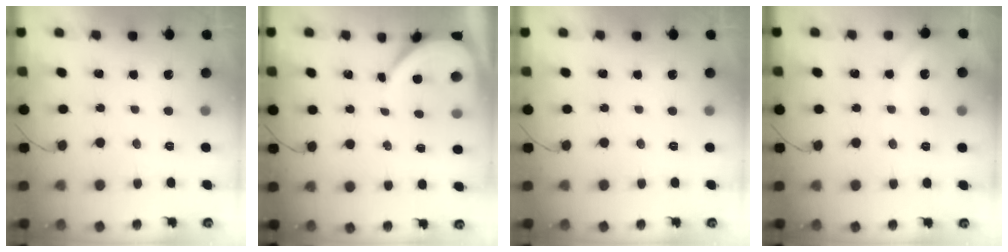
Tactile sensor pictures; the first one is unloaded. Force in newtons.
{"total": 4.1, "press": 4.1, "slide": 0.5}
{"total": 0.0}
{"total": 3.1, "press": 3.0, "slide": 0.5}